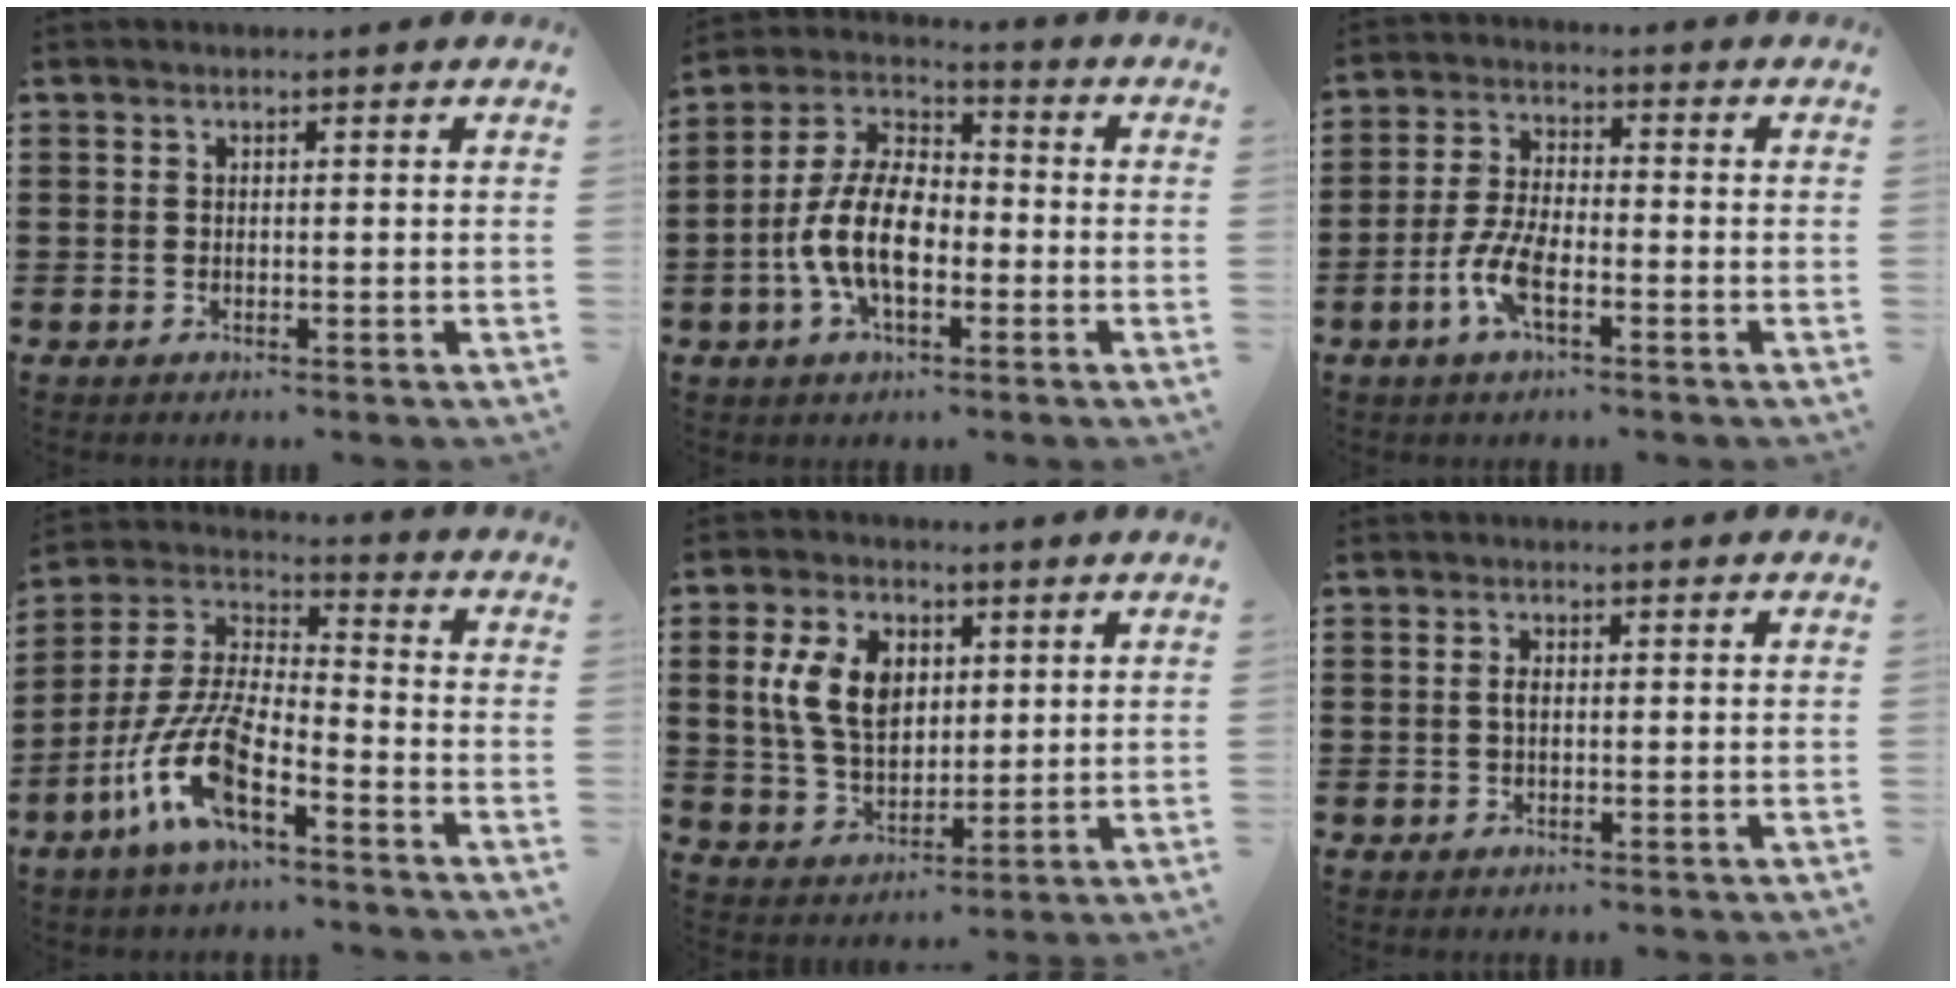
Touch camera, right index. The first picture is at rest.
{"total": 10.8, "force": [-3.1, 5.6, 8.7], "torque": [-0.211, -0.003, -0.065]}
{"total": 6.8, "force": [-2.8, 2.5, 5.6], "torque": [-0.140, -0.011, -0.060]}
{"total": 11.6, "force": [-7.1, 3.3, 8.5], "torque": [-0.215, -0.013, -0.148]}
{"total": 9.1, "force": [2.4, 6.1, 6.4], "torque": [-0.162, 0.013, 0.039]}
{"total": 1.4, "force": [0.0, 0.6, 1.3], "torque": [-0.026, 0.003, -0.002]}